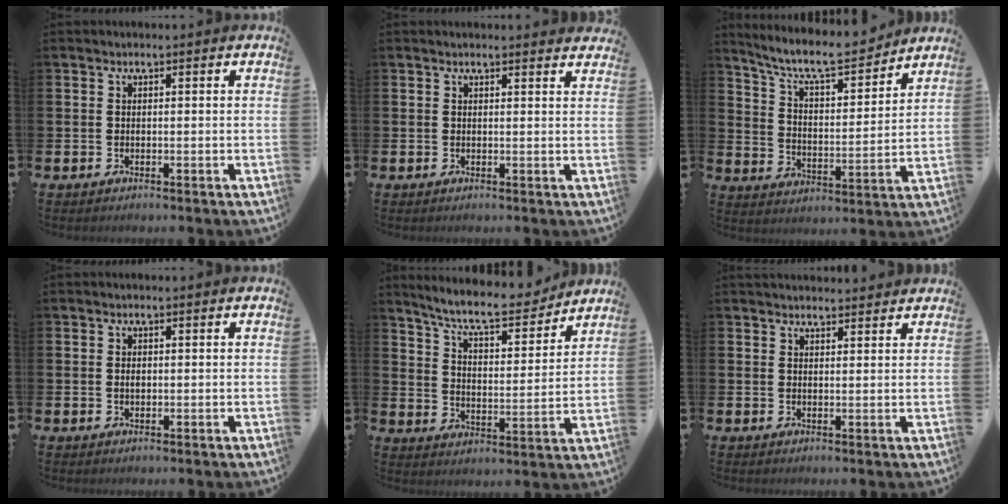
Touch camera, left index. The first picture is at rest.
{"total": 1.1, "force": [1.1, 0.0, 0.0], "torque": [0.009, -0.009, 0.019]}
{"total": 8.8, "force": [8.0, 1.8, 3.3], "torque": [-0.094, -0.053, 0.138]}
{"total": 0.9, "force": [0.0, 0.6, 0.7], "torque": [-0.013, 0.004, -0.001]}
{"total": 8.9, "force": [8.1, 1.6, 3.2], "torque": [-0.083, -0.055, 0.139]}
{"total": 2.2, "force": [2.2, 0.4, 0.0], "torque": [0.006, -0.011, 0.037]}